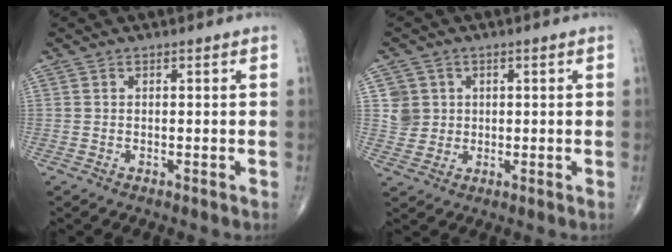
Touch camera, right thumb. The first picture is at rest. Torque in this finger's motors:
{"motor_torque": [-0.17, 0.18, 0.26, 0.16, -0.01]}